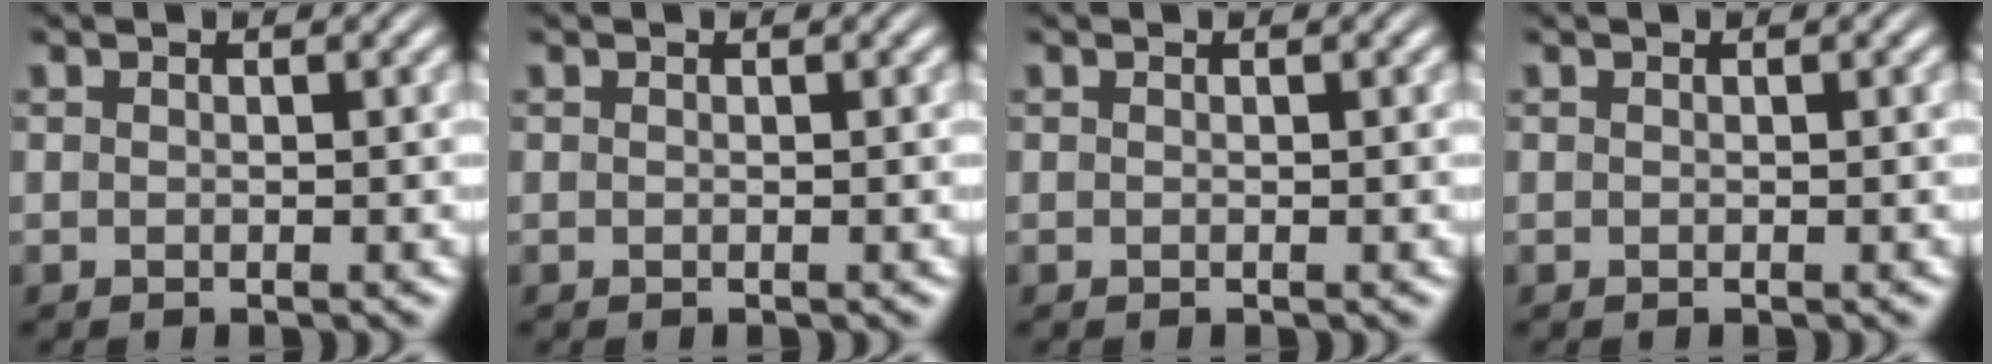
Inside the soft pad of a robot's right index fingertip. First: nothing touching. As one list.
[{"total": 0.0}, {"total": 0.0}, {"total": 0.0}]